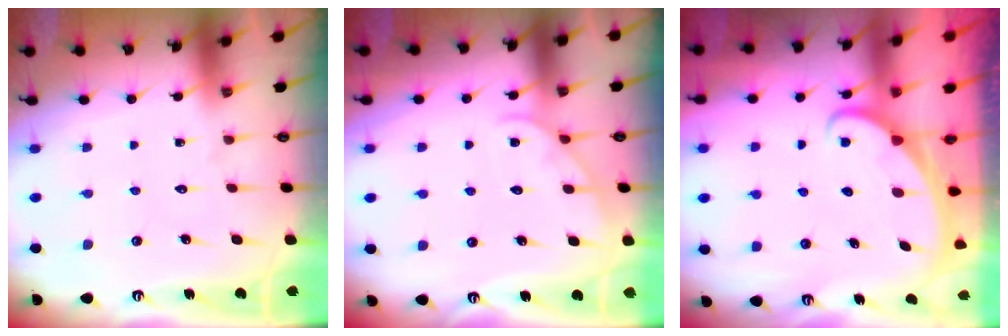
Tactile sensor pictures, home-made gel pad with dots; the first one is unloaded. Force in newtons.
{"total": 4.9, "press": 4.9, "slide": 0.5}
{"total": 1.7, "press": 1.7, "slide": 0.1}